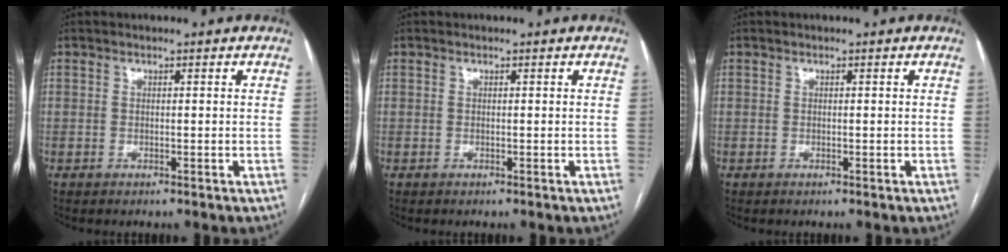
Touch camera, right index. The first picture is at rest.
{"total": 0.0}
{"total": 0.0}